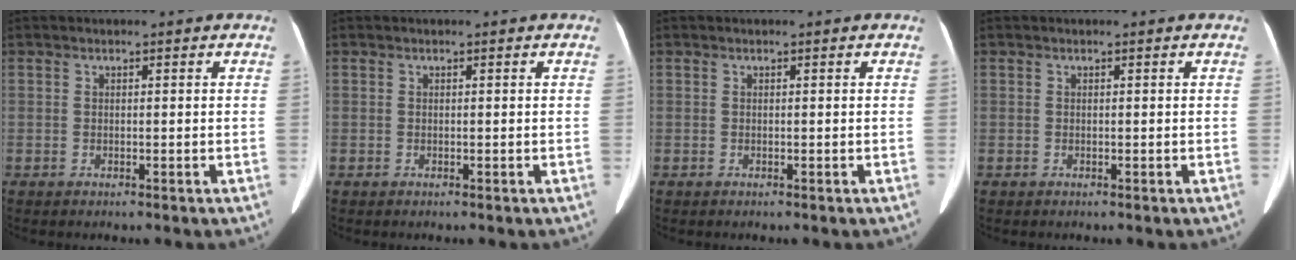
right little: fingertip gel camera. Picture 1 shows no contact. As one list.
[{"total": 0.0}, {"total": 0.0}, {"total": 0.0}]